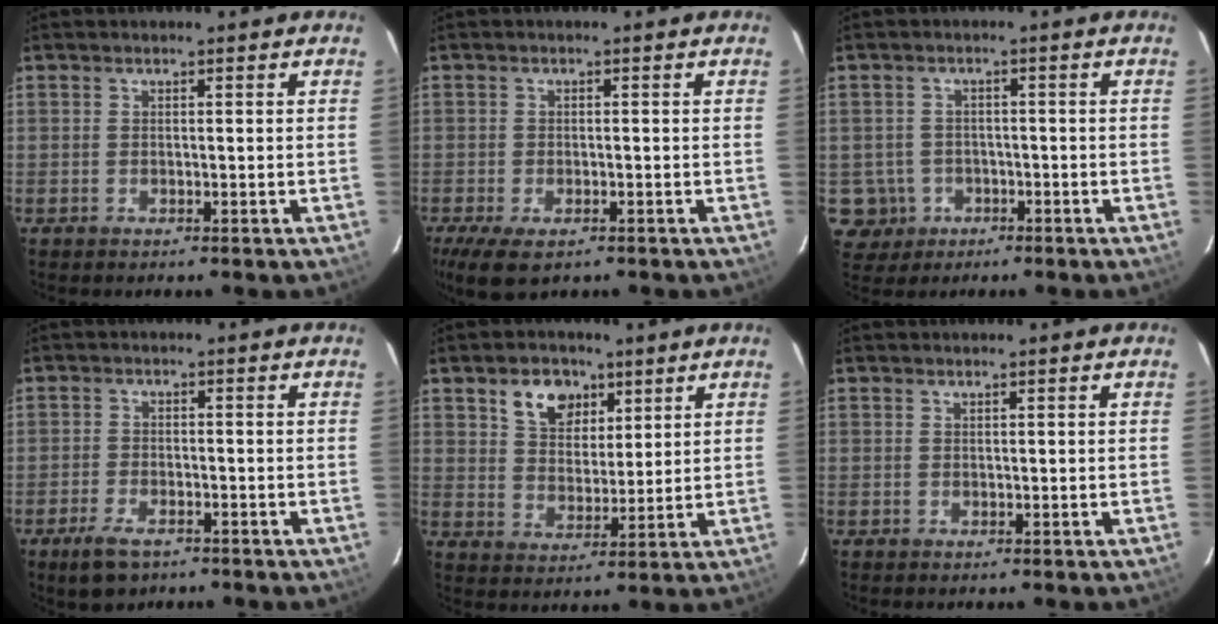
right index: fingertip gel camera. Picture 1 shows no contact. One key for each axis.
{"total": 7.0, "fx": -4.1, "fy": 3.3, "fz": 4.6, "tx": -0.105, "ty": -0.030, "tz": -0.070}
{"total": 5.7, "fx": -1.8, "fy": 5.4, "fz": 0.6, "tx": -0.022, "ty": 0.018, "tz": -0.020}
{"total": 4.5, "fx": -3.2, "fy": 2.1, "fz": 2.5, "tx": -0.060, "ty": -0.008, "tz": -0.054}
{"total": 8.4, "fx": 4.6, "fy": 5.8, "fz": 4.0, "tx": -0.070, "ty": 0.017, "tz": 0.084}
{"total": 0.0}